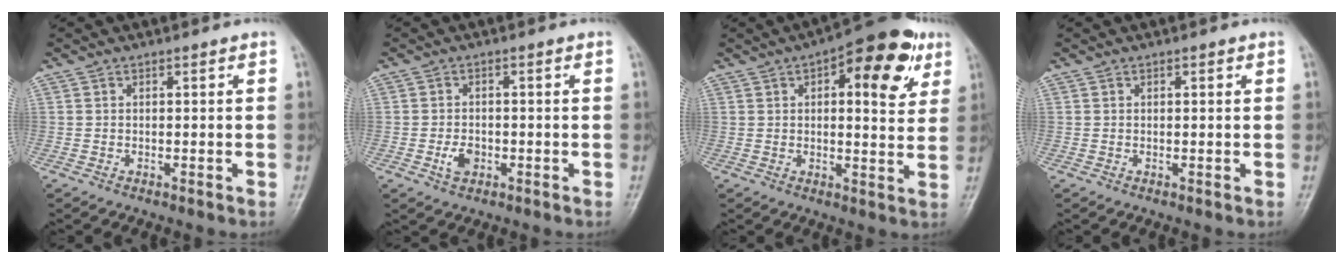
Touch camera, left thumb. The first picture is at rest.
{"total": 3.2, "force": [-1.1, 2.3, 2.0], "torque": [-0.031, 0.002, -0.019]}
{"total": 15.3, "force": [6.4, 6.3, 12.4], "torque": [-0.126, -0.003, 0.077]}
{"total": 0.7, "force": [0.3, 0.3, 0.6], "torque": [-0.008, 0.001, 0.003]}